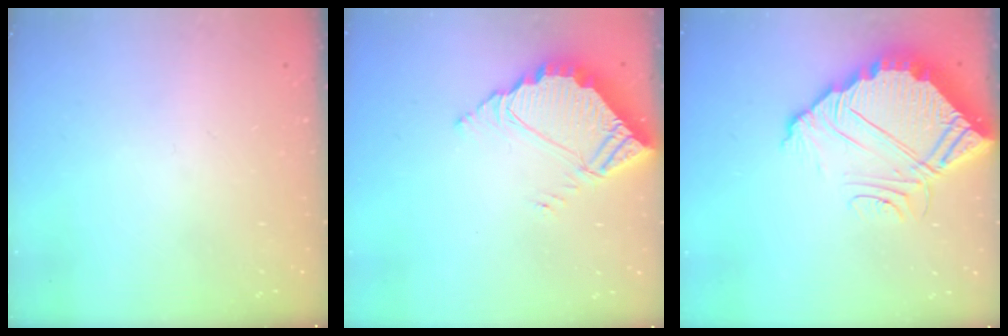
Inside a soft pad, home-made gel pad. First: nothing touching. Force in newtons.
{"total": 5.4, "press": 5.4, "slide": 0.3}
{"total": 10.0, "press": 10.0, "slide": 0.6}